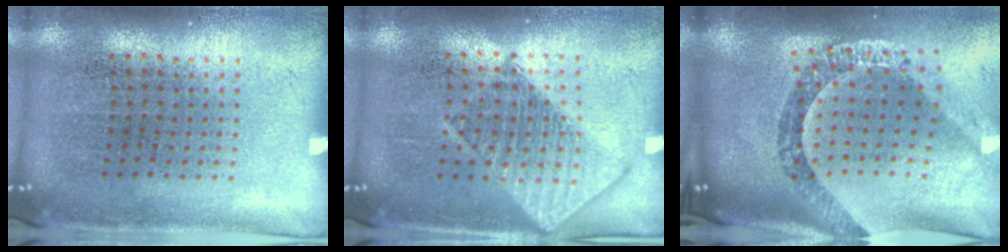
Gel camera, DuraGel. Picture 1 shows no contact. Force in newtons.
{"total": 2.9, "press": 2.9, "slide": 0.5}
{"total": 2.5, "press": 2.0, "slide": 1.5}